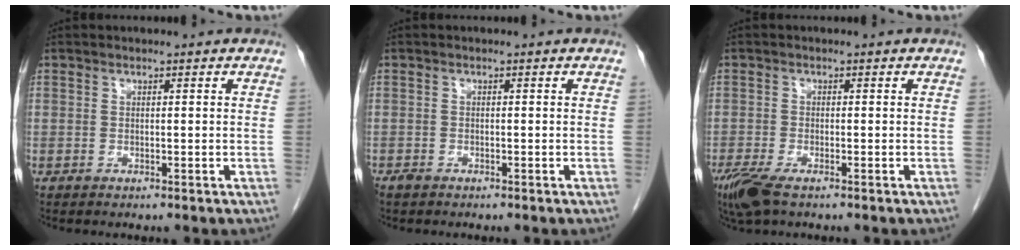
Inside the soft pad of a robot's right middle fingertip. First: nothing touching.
{"total": 0.7, "force": [-0.6, 0.4, 0.2], "torque": [-0.010, -0.001, -0.011]}
{"total": 4.9, "force": [-3.2, 1.3, 3.4], "torque": [-0.074, -0.015, -0.059]}